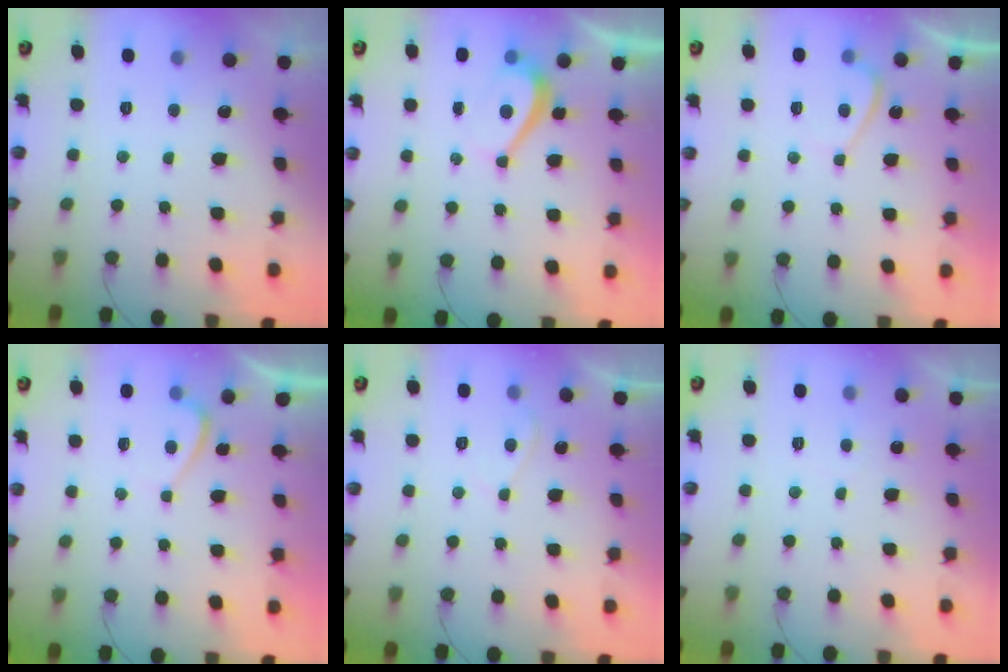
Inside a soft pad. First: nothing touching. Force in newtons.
{"total": 2.2, "press": 2.1, "slide": 0.6}
{"total": 1.8, "press": 1.7, "slide": 0.6}
{"total": 0.8, "press": 0.6, "slide": 0.5}
{"total": 1.3, "press": 1.2, "slide": 0.6}
{"total": 0.9, "press": 0.7, "slide": 0.6}